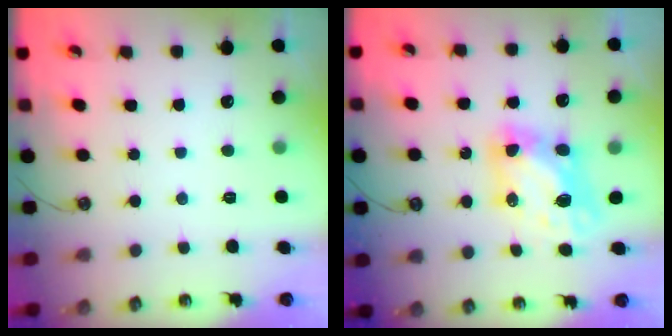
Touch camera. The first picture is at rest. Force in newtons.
{"total": 8.2, "press": 8.2, "slide": 0.3}